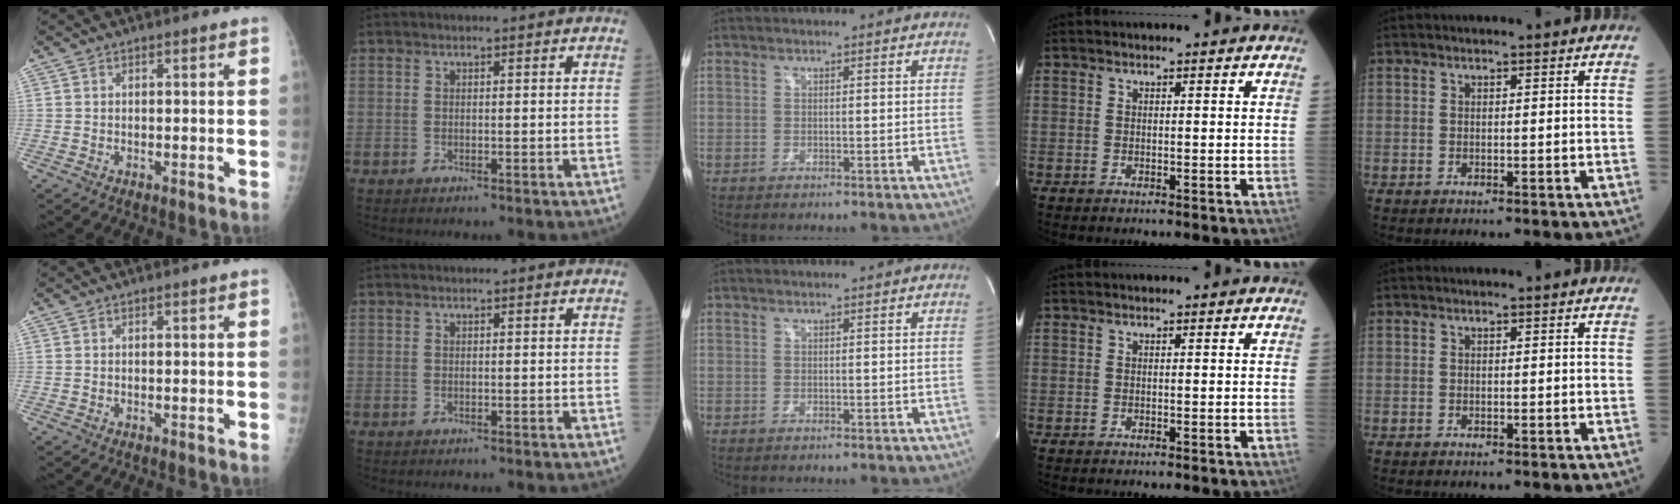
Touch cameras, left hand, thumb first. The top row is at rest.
{}